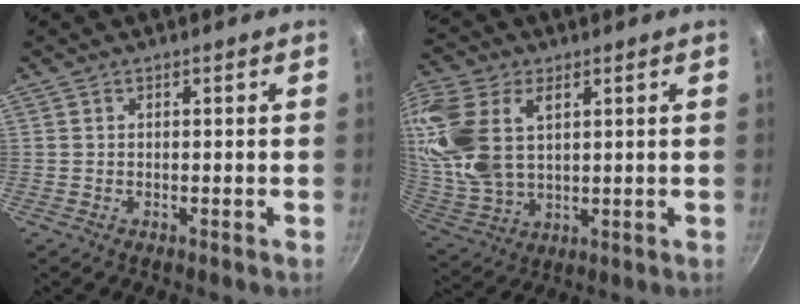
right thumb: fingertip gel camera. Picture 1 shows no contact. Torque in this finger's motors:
{"motor_torque": [-0.93, 1.47, 0.85, 0.58, 0.30]}